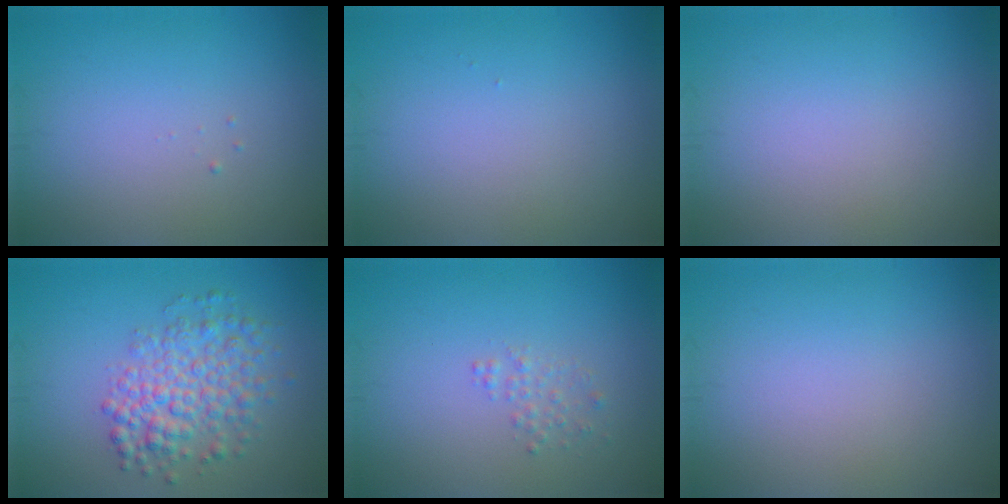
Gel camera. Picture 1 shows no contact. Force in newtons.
{"total": 0.0}
{"total": 0.0}
{"total": 5.1, "press": 5.1, "slide": 0.2}
{"total": 1.1, "press": 1.1, "slide": 0.0}
{"total": 0.0}